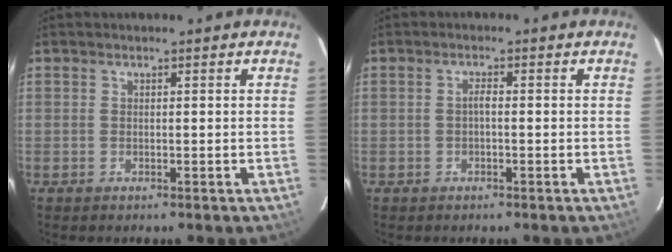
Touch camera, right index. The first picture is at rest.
{"total": 1.1, "force": [-0.4, 0.3, 1.0], "torque": [-0.019, 0.007, -0.008]}